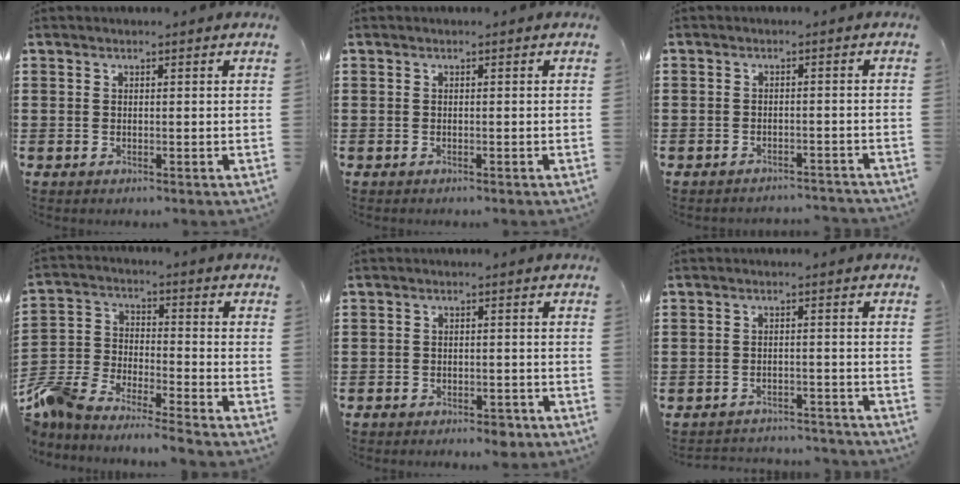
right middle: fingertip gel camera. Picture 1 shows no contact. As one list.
[{"total": 0.0}, {"total": 2.4, "force": [-2.3, 0.3, -0.3], "torque": [-0.001, 0.001, -0.053]}, {"total": 6.7, "force": [-6.6, 0.7, 1.0], "torque": [-0.048, -0.003, -0.143]}, {"total": 2.6, "force": [-2.5, 0.7, 0.2], "torque": [-0.010, 0.002, -0.052]}, {"total": 2.8, "force": [-2.8, 0.1, 0.1], "torque": [-0.008, -0.002, -0.059]}]